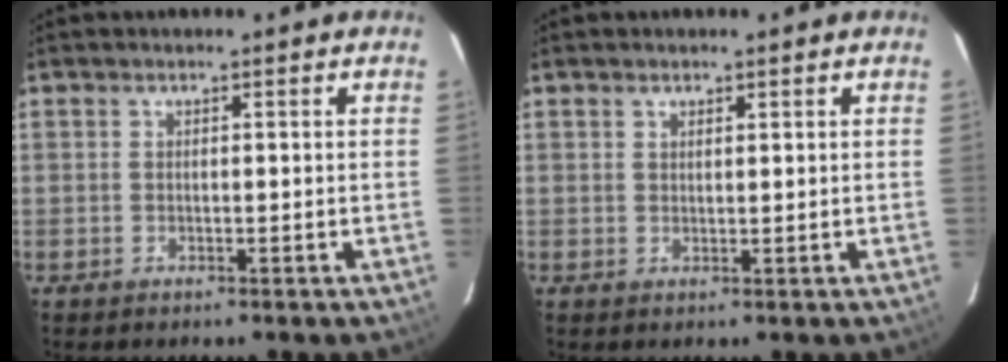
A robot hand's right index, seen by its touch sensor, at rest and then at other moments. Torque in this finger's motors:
{"motor_torque": [-0.28, 0.31, -0.12, 0.00]}